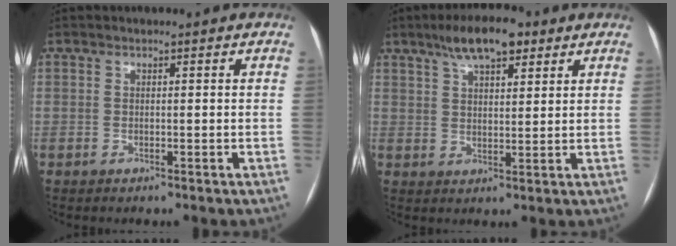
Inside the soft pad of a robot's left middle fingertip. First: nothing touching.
{"total": 8.5, "force": [5.5, 2.7, 5.9], "torque": [-0.102, 0.014, 0.092]}